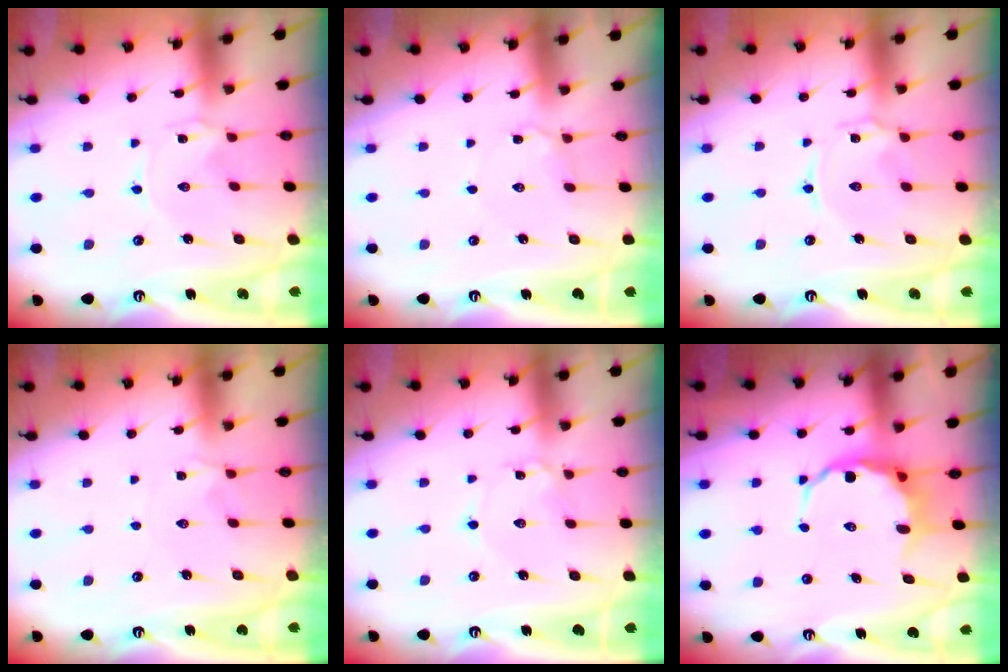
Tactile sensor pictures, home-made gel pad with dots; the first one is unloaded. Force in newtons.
{"total": 4.6, "press": 4.6, "slide": 0.5}
{"total": 1.7, "press": 1.7, "slide": 0.4}
{"total": 2.9, "press": 2.9, "slide": 0.7}
{"total": 1.7, "press": 1.7, "slide": 0.1}
{"total": 8.2, "press": 8.0, "slide": 1.8}